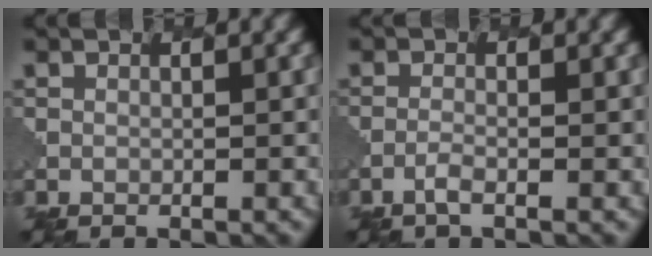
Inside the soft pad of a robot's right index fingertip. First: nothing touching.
{"total": 1.0, "force": [-0.5, 0.2, 0.8], "torque": [-0.014, 0.005, -0.017]}